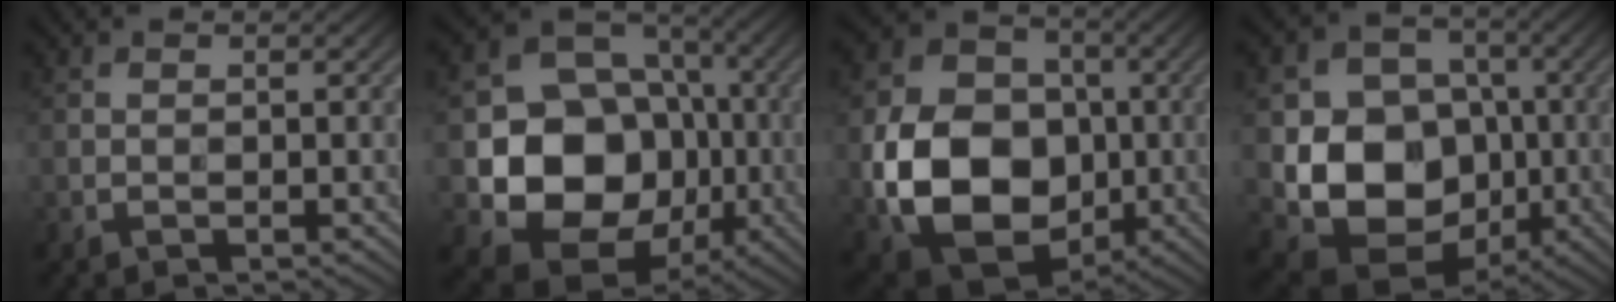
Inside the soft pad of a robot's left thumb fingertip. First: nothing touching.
{"total": 14.1, "force": [-2.2, 11.7, 7.5], "torque": [-0.137, -0.034, -0.041]}
{"total": 14.7, "force": [-2.3, 11.4, 9.0], "torque": [-0.193, -0.020, -0.044]}
{"total": 12.5, "force": [-1.8, 10.2, 6.9], "torque": [-0.140, -0.018, -0.042]}